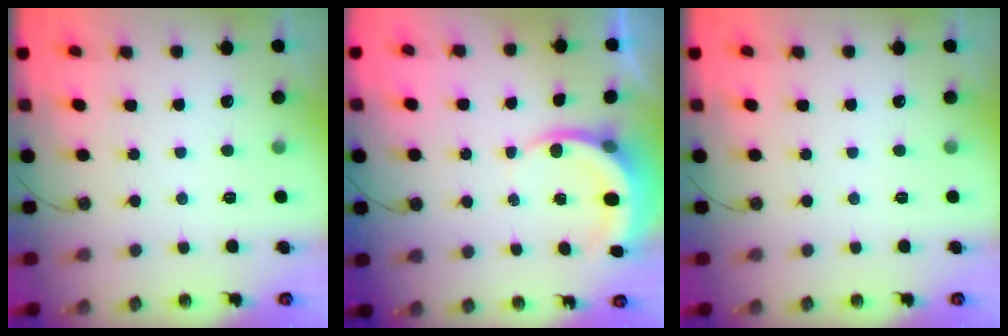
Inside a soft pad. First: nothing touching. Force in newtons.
{"total": 5.0, "press": 5.0, "slide": 0.6}
{"total": 0.0}